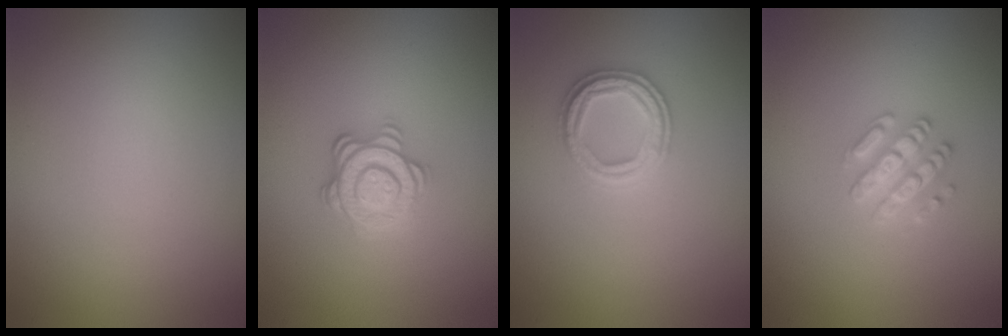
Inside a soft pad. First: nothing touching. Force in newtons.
{"total": 4.0, "press": 3.2, "slide": 2.5}
{"total": 2.7, "press": 2.7, "slide": 0.3}
{"total": 2.6, "press": 2.6, "slide": 0.3}